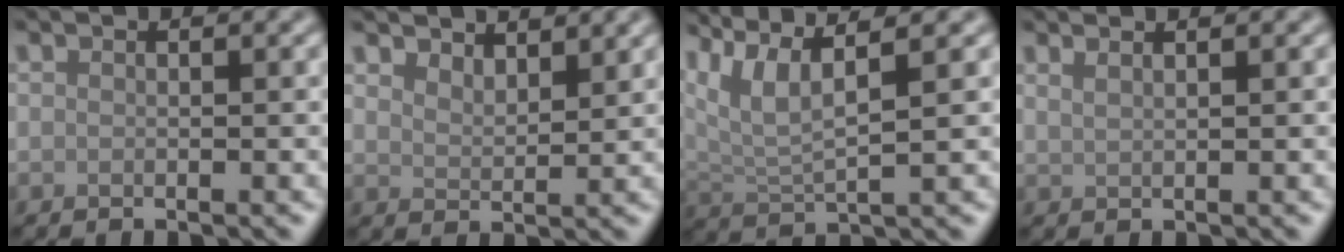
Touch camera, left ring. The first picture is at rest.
{"total": 3.3, "force": [2.9, 1.0, 1.2], "torque": [-0.025, 0.000, 0.045]}
{"total": 6.4, "force": [4.3, 1.3, 4.5], "torque": [-0.096, 0.011, 0.081]}
{"total": 1.8, "force": [1.3, 0.7, 1.0], "torque": [-0.006, 0.000, 0.012]}